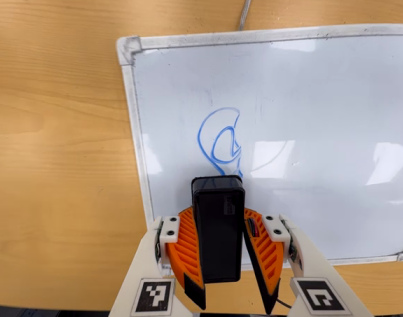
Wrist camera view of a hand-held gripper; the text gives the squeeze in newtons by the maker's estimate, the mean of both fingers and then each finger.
{"total": 8.5, "left": 9.3, "right": 7.7}